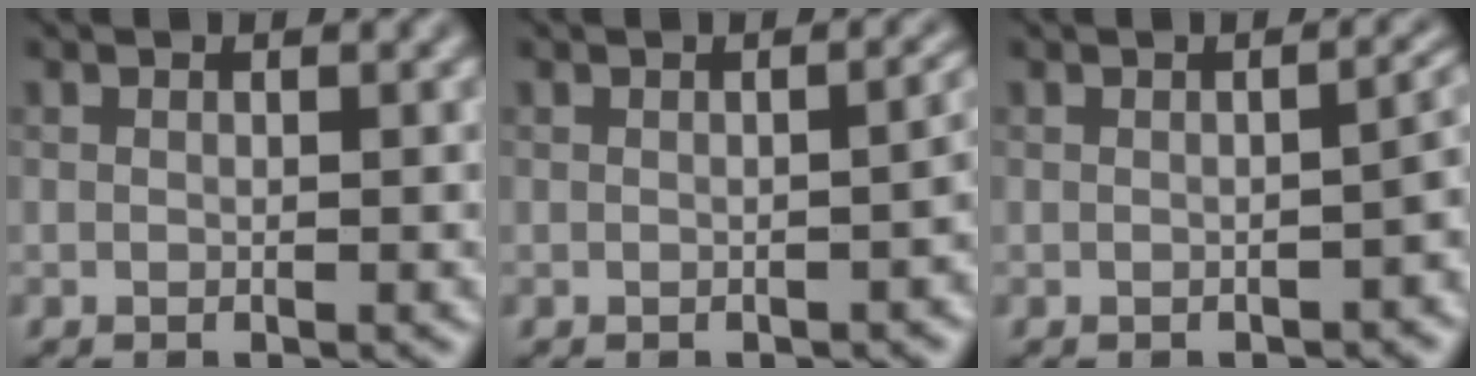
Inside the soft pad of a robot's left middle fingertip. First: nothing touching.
{"total": 2.4, "force": [-0.7, 1.0, 2.1], "torque": [-0.023, 0.004, -0.009]}
{"total": 3.0, "force": [-1.0, 1.2, 2.6], "torque": [-0.029, 0.004, -0.013]}